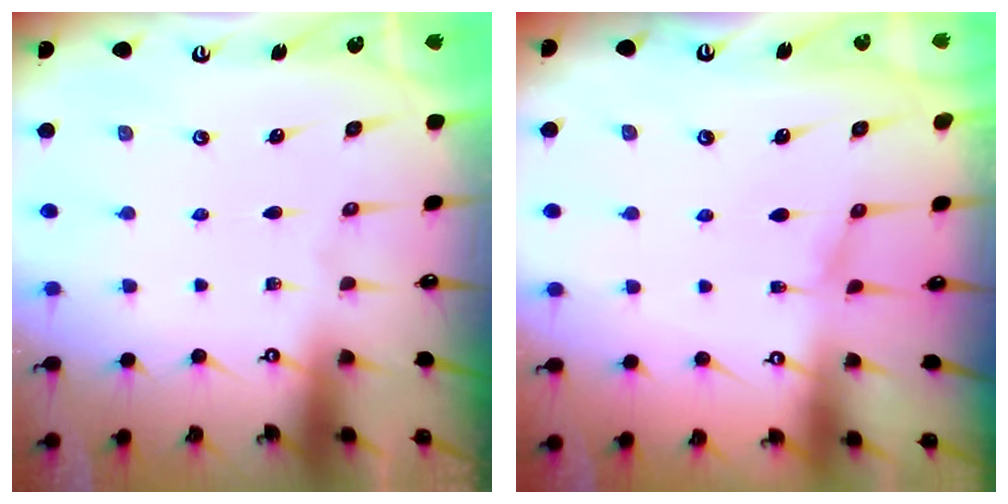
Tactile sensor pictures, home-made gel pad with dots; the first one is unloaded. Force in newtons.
{"total": 0.0}